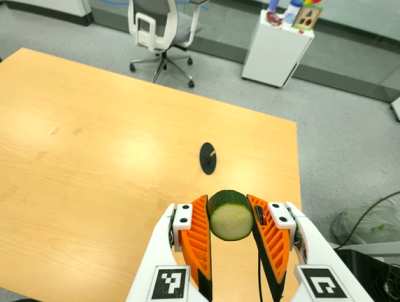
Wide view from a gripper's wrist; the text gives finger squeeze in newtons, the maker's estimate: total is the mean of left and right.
{"total": 13.0, "left": 14.1, "right": 11.9}